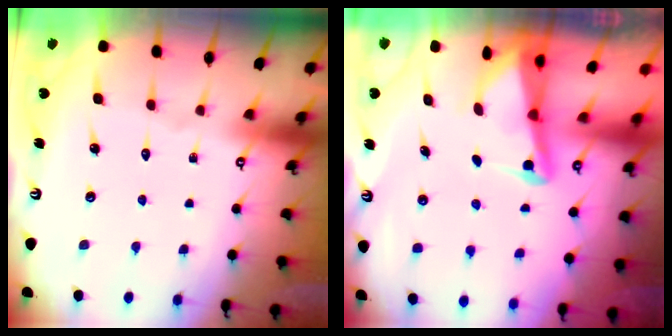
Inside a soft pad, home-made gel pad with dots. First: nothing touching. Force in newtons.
{"total": 2.5, "press": 2.5, "slide": 0.6}